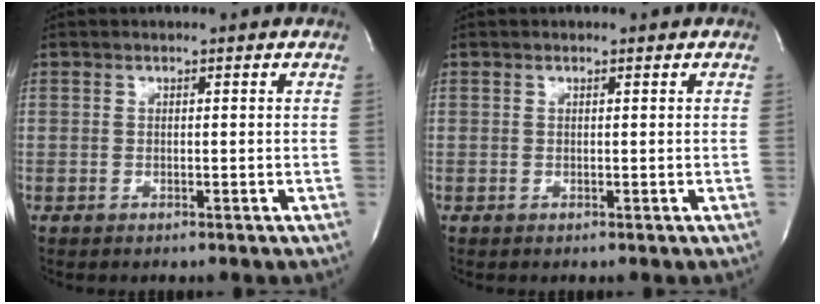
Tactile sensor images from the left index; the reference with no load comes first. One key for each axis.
{"total": 0.0}